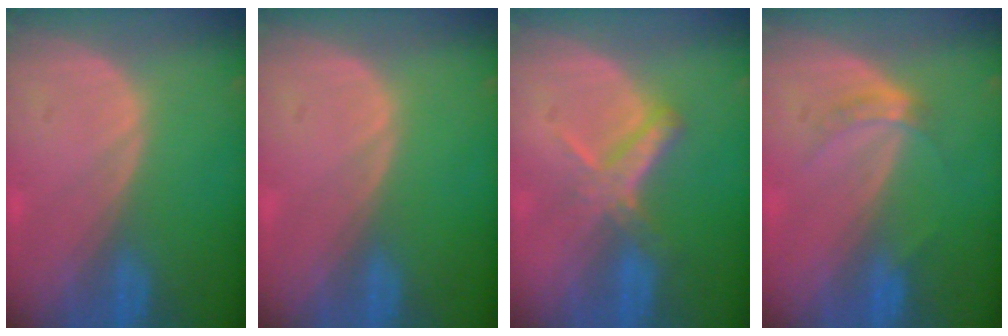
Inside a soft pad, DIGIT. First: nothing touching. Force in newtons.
{"total": 0.0}
{"total": 5.5, "press": 5.1, "slide": 2.2}
{"total": 2.8, "press": 2.5, "slide": 1.3}